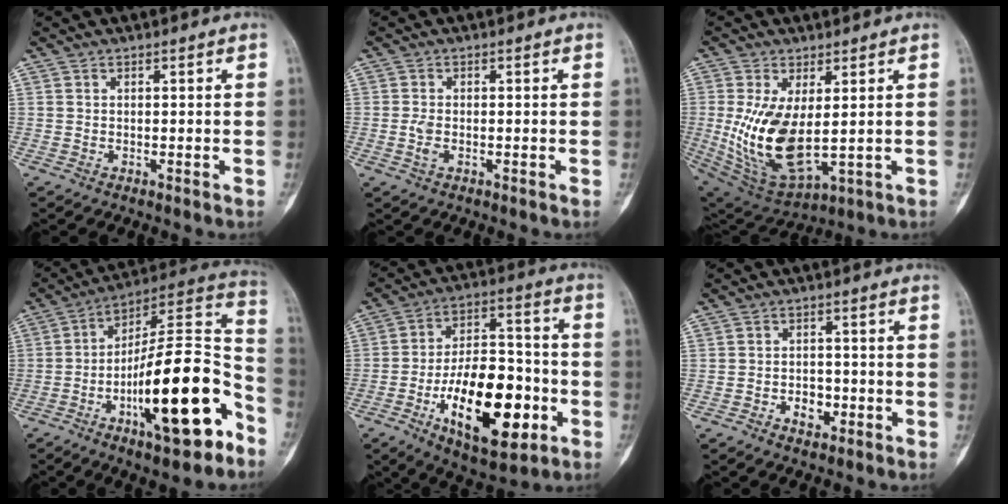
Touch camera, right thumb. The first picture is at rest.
{"total": 2.3, "force": [-0.5, 1.2, 1.8], "torque": [-0.046, 0.001, -0.012]}
{"total": 14.8, "force": [0.4, 7.1, 13.0], "torque": [-0.248, -0.020, 0.032]}
{"total": 24.4, "force": [-10.1, 7.5, 20.8], "torque": [-0.295, 0.073, -0.154]}
{"total": 22.0, "force": [-7.3, 10.5, 17.9], "torque": [-0.260, 0.033, -0.108]}
{"total": 4.0, "force": [-1.8, 2.8, 2.2], "torque": [-0.018, 0.016, -0.027]}